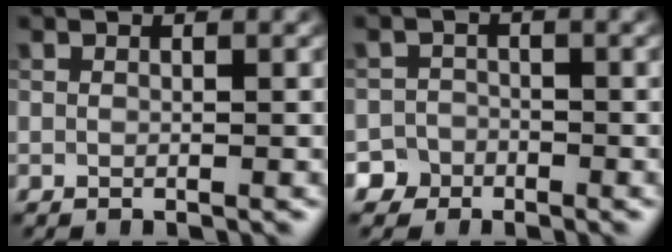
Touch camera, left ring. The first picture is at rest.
{"total": 3.7, "force": [-2.7, 2.6, -0.1], "torque": [0.024, -0.001, -0.047]}